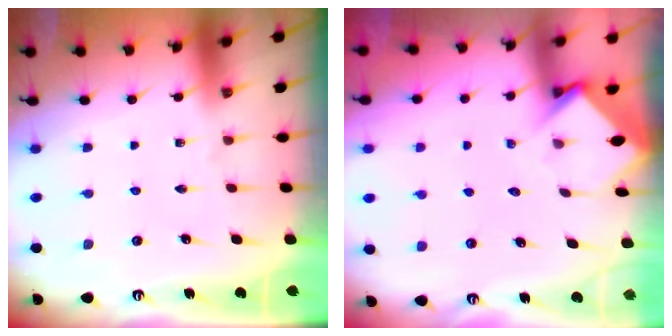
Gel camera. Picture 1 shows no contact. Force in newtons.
{"total": 3.5, "press": 3.5, "slide": 0.2}